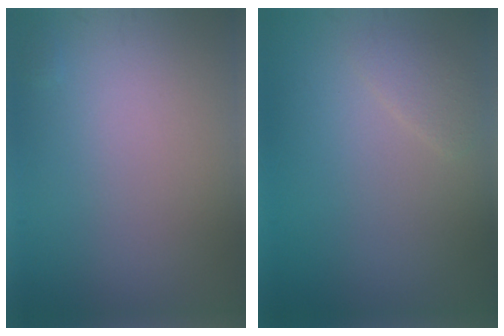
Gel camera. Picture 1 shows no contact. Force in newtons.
{"total": 1.2, "press": 1.2, "slide": 0.1}